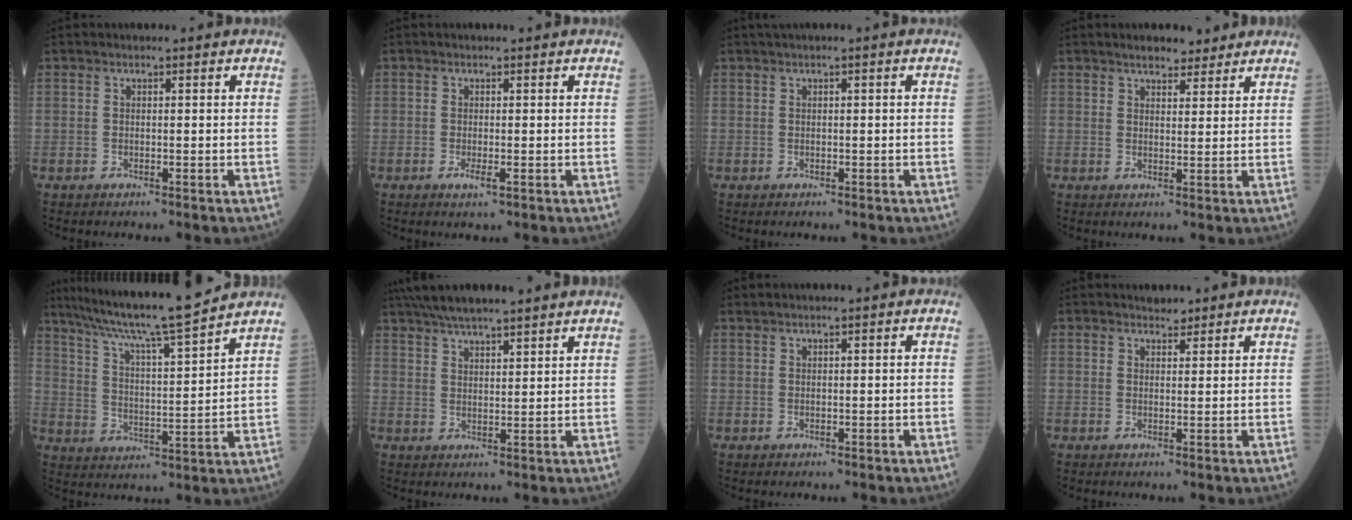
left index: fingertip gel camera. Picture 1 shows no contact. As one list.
[{"total": 1.3, "force": [-0.1, 0.3, 1.2], "torque": [-0.022, -0.002, -0.002]}, {"total": 0.9, "force": [0.5, -0.1, 0.8], "torque": [-0.018, 0.012, 0.013]}, {"total": 4.2, "force": [3.5, 1.6, 1.5], "torque": [-0.021, 0.013, 0.055]}, {"total": 17.2, "force": [14.9, -0.3, 8.6], "torque": [-0.149, 0.003, 0.239]}, {"total": 12.2, "force": [10.7, 0.9, 5.8], "torque": [-0.105, 0.032, 0.167]}, {"total": 1.0, "force": [1.0, -0.1, 0.4], "torque": [-0.009, 0.016, 0.023]}, {"total": 1.9, "force": [1.7, 0.7, 0.2], "torque": [-0.008, 0.002, 0.027]}]